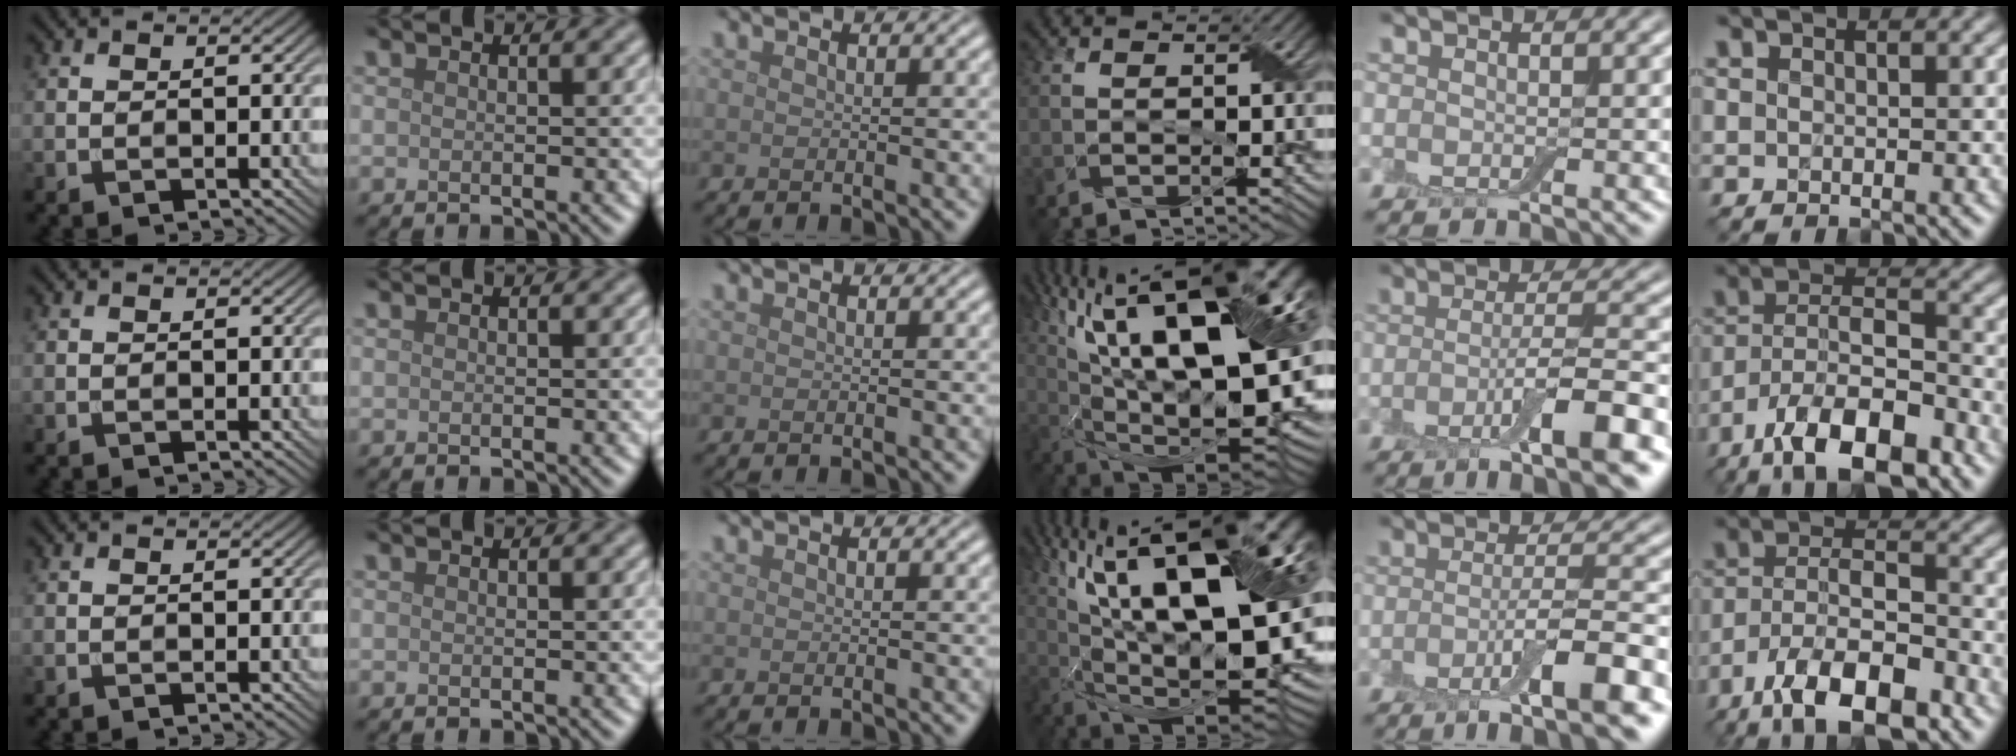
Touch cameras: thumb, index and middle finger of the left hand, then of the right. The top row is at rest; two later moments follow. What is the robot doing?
{"motion": "wrap", "object": "adhesive wrap"}